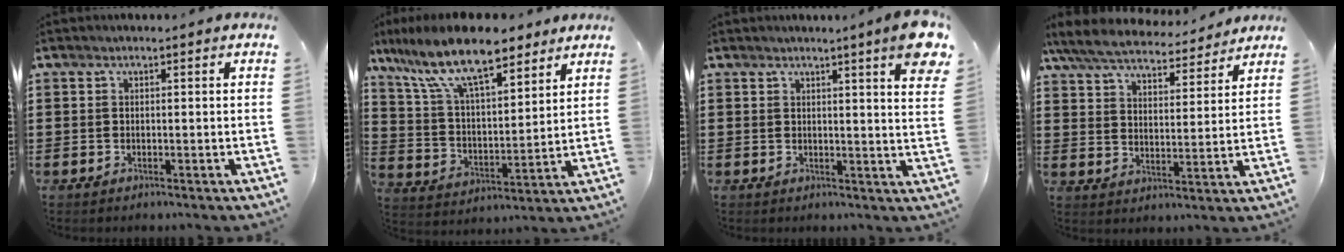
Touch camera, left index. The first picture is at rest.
{"total": 13.0, "force": [9.7, 3.4, 8.0], "torque": [-0.191, -0.033, 0.172]}
{"total": 6.3, "force": [4.3, -0.3, 4.6], "torque": [-0.075, -0.020, 0.070]}
{"total": 6.6, "force": [6.2, 0.9, 2.0], "torque": [-0.068, -0.035, 0.107]}